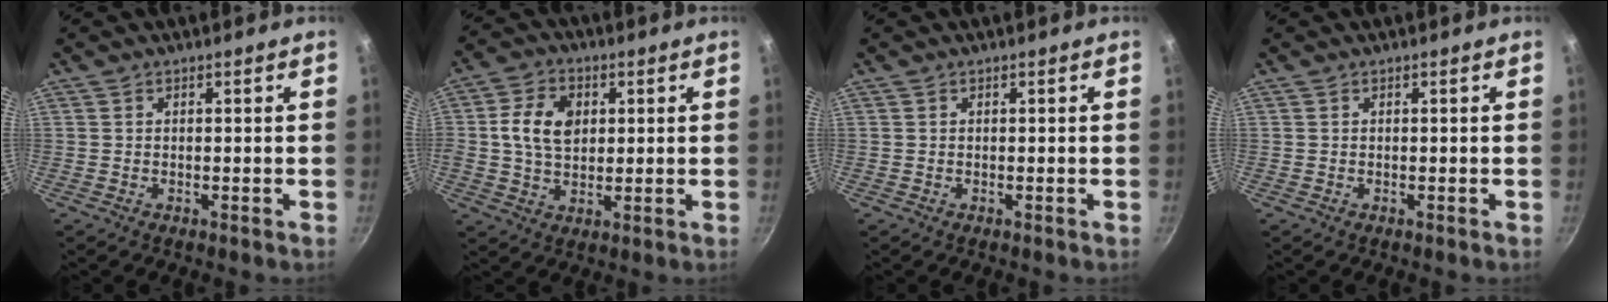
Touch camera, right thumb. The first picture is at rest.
{"total": 9.1, "force": [1.6, 6.5, 6.1], "torque": [-0.100, 0.005, 0.022]}
{"total": 0.0}
{"total": 0.0}